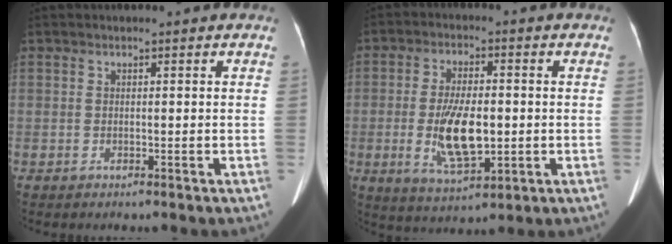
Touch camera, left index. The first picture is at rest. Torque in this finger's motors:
{"motor_torque": [0.54, 0.27, 0.27, 0.10]}